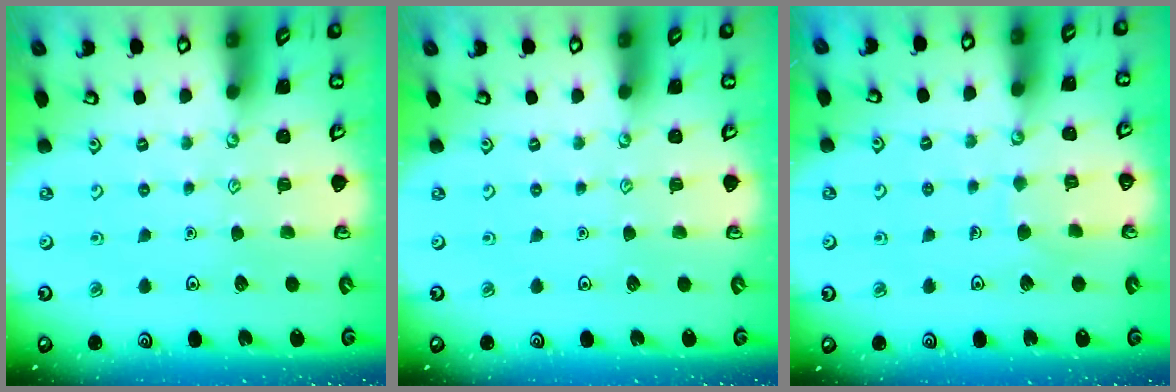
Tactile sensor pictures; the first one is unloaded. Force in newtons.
{"total": 0.0}
{"total": 5.6, "press": 5.6, "slide": 0.5}